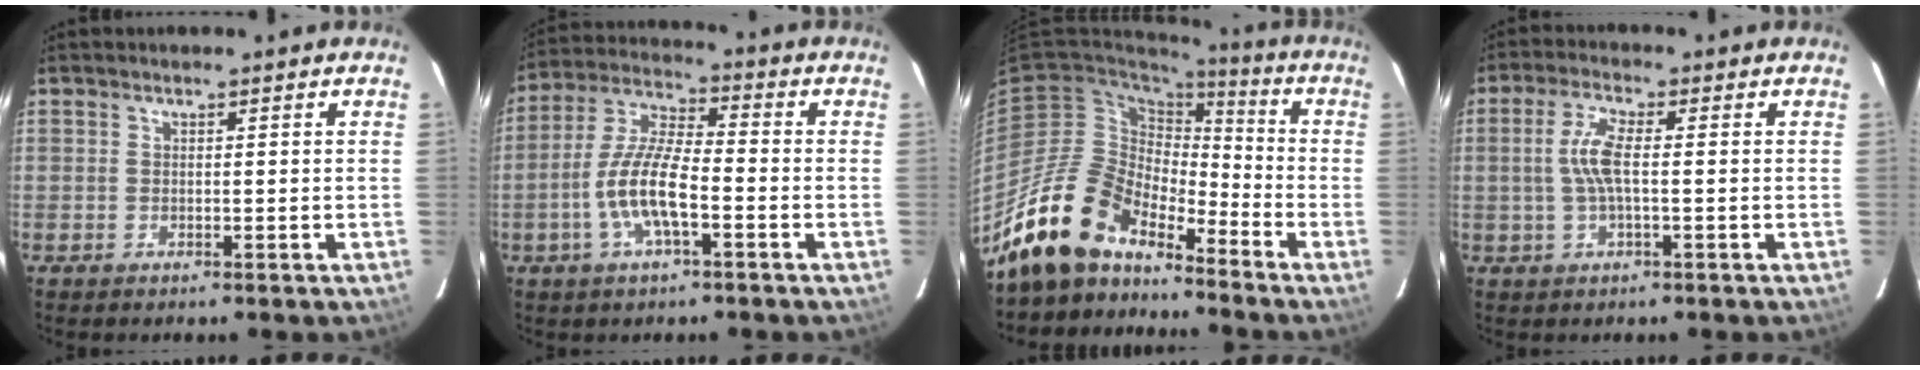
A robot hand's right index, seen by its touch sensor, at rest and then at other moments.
{"total": 10.7, "force": [-3.7, 3.0, 9.5], "torque": [-0.201, 0.003, -0.072]}
{"total": 15.9, "force": [-13.4, 6.3, 5.8], "torque": [-0.117, 0.007, -0.250]}
{"total": 5.5, "force": [-0.1, 1.0, 5.4], "torque": [-0.106, 0.005, 0.000]}